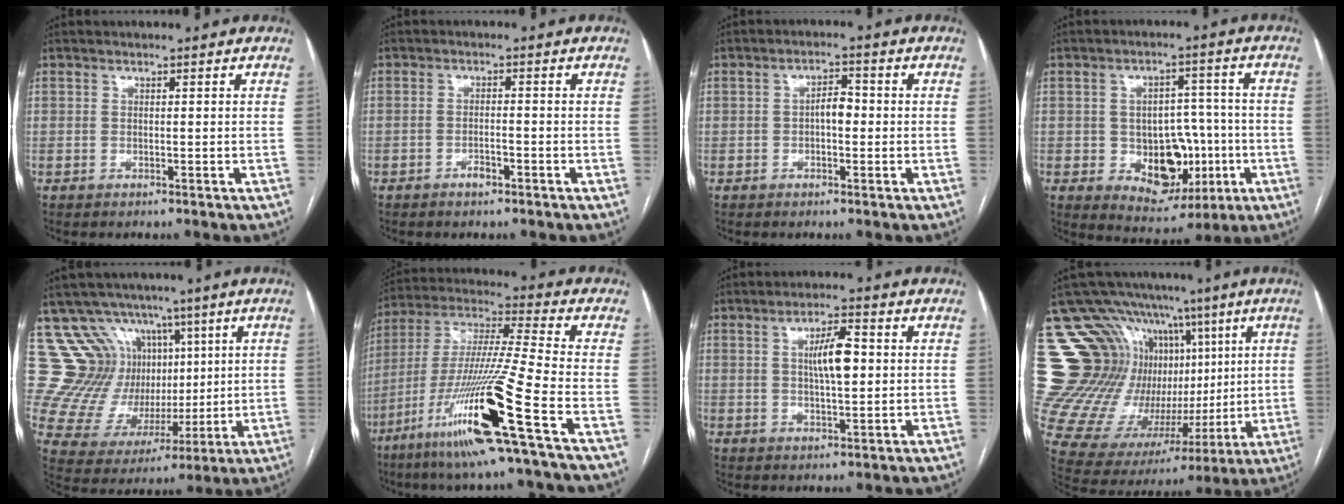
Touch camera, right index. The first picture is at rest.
{"total": 2.1, "force": [-1.3, 0.7, 1.5], "torque": [-0.029, 0.003, -0.018]}
{"total": 3.1, "force": [-0.3, 1.4, 2.8], "torque": [-0.041, 0.010, -0.006]}
{"total": 11.3, "force": [-2.3, 7.8, 7.9], "torque": [-0.115, 0.018, -0.016]}
{"total": 13.2, "force": [6.3, 11.3, 2.7], "torque": [-0.053, 0.050, 0.130]}
{"total": 20.9, "force": [-9.5, -1.3, 18.6], "torque": [-0.382, -0.041, -0.181]}
{"total": 6.4, "force": [1.0, 1.5, 6.1], "torque": [-0.108, 0.009, 0.019]}
{"total": 21.1, "force": [6.5, 16.6, 11.2], "torque": [-0.177, 0.093, 0.148]}